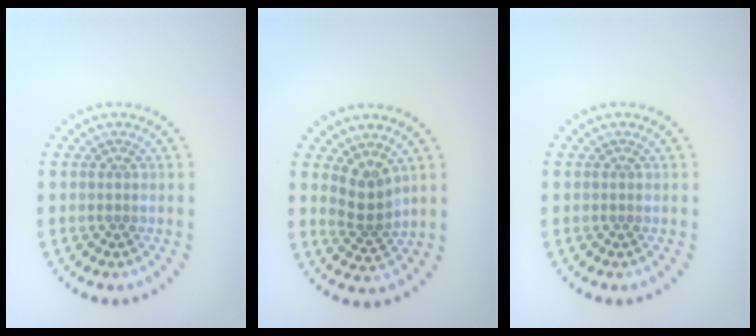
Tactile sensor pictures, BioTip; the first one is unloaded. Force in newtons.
{"total": 2.6, "press": 2.1, "slide": 1.5}
{"total": 0.0}